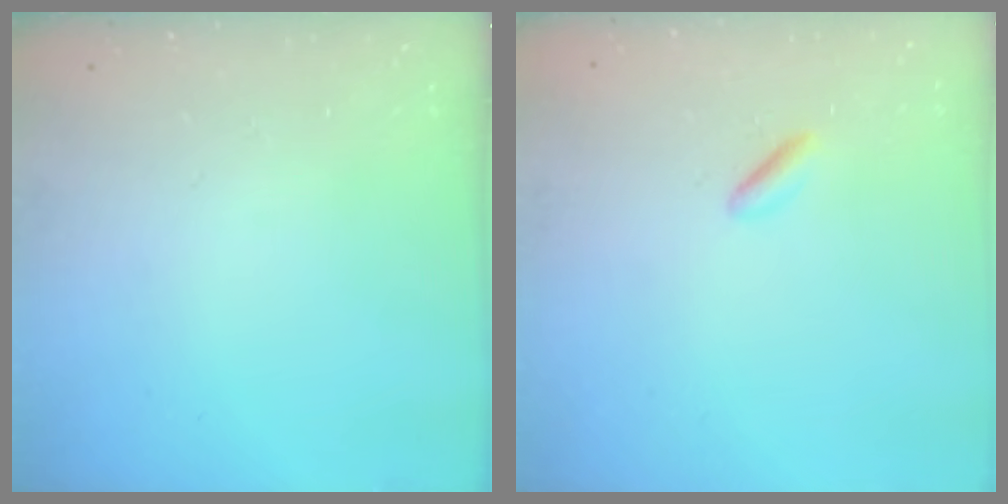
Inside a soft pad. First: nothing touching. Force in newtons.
{"total": 1.6, "press": 1.4, "slide": 0.7}